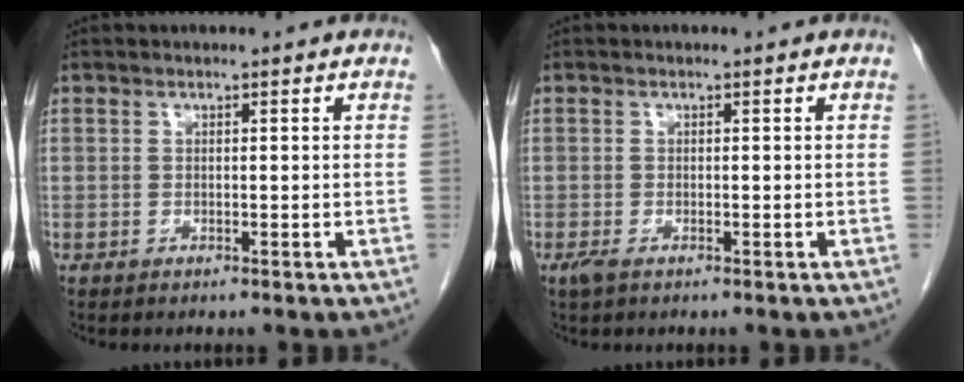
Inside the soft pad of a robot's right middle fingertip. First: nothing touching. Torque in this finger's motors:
{"motor_torque": [0.41, -0.13, 0.00, 0.00]}